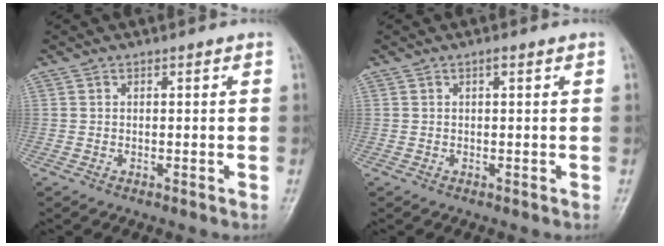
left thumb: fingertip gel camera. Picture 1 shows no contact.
{"total": 0.8, "force": [0.4, 0.1, 0.6], "torque": [-0.009, 0.002, 0.003]}